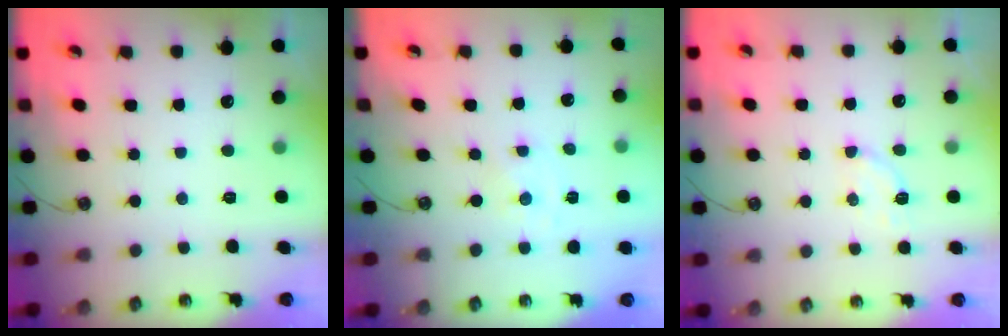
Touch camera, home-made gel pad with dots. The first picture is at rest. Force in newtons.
{"total": 0.0}
{"total": 3.3, "press": 3.2, "slide": 0.5}